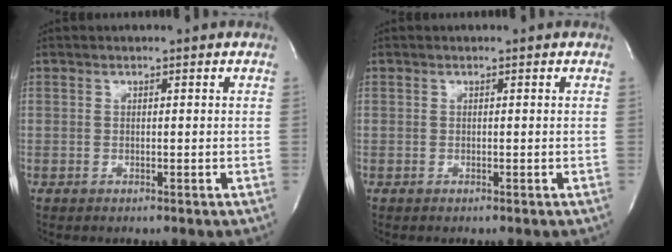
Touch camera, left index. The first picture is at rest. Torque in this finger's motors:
{"motor_torque": [0.01, -0.01, 0.00, 0.00]}